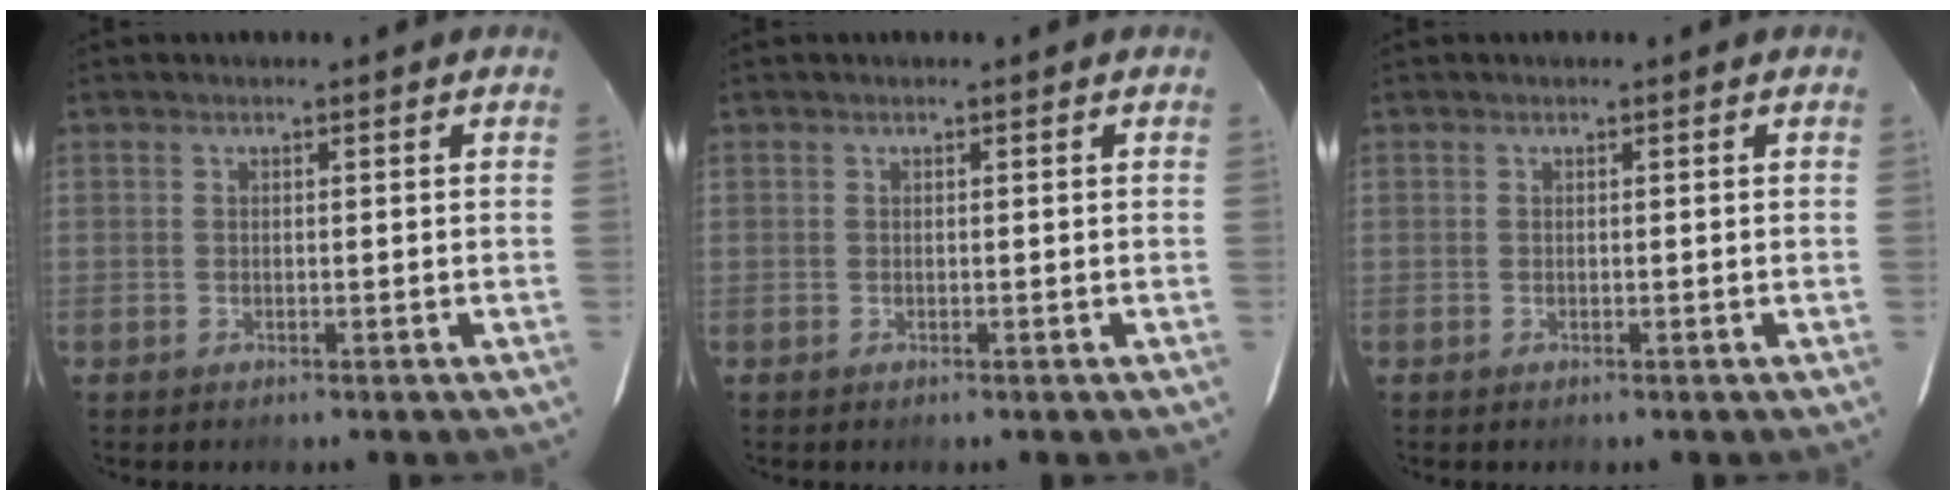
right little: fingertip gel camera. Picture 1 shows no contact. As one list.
[{"total": 0.0}, {"total": 0.0}]